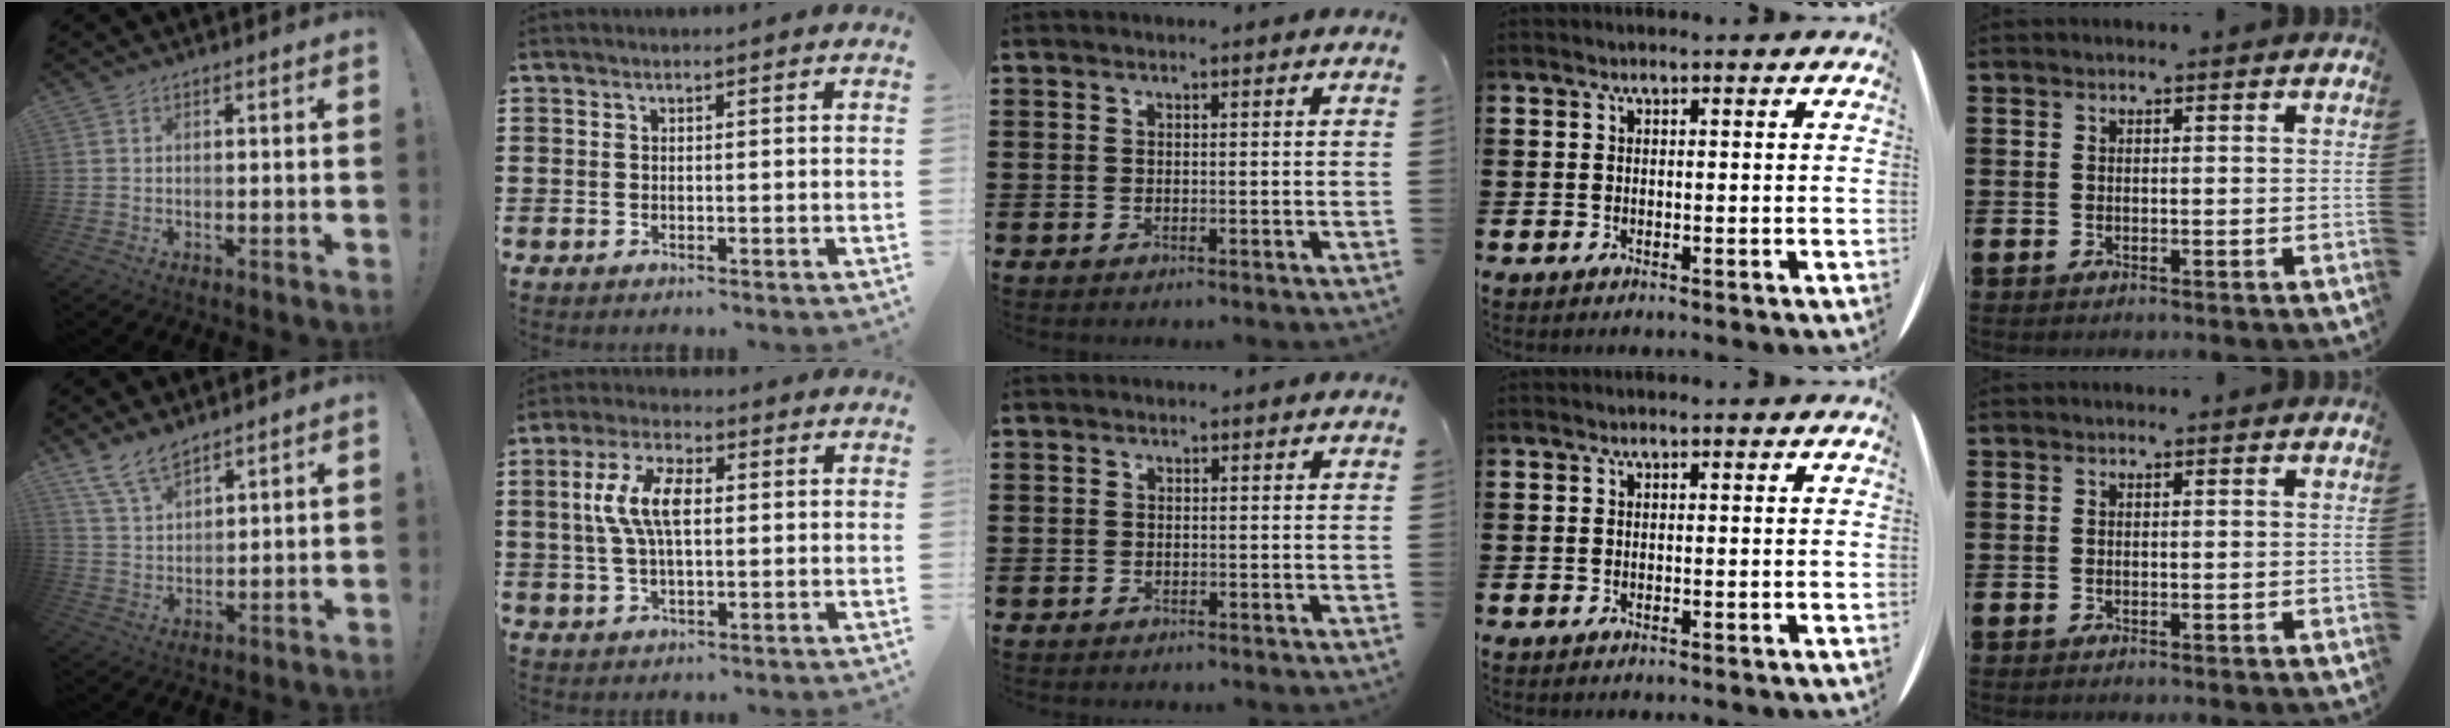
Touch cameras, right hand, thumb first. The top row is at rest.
{"thumb": {"total": 8.6, "force": [6.9, 3.5, 3.8], "torque": [-0.075, -0.035, 0.134]}, "index": {"total": 7.9, "force": [1.1, 3.4, 7.0], "torque": [-0.156, 0.008, 0.012]}, "middle": {"total": 0.5, "force": [-0.4, 0.3, -0.1], "torque": [0.002, 0.004, -0.011]}}